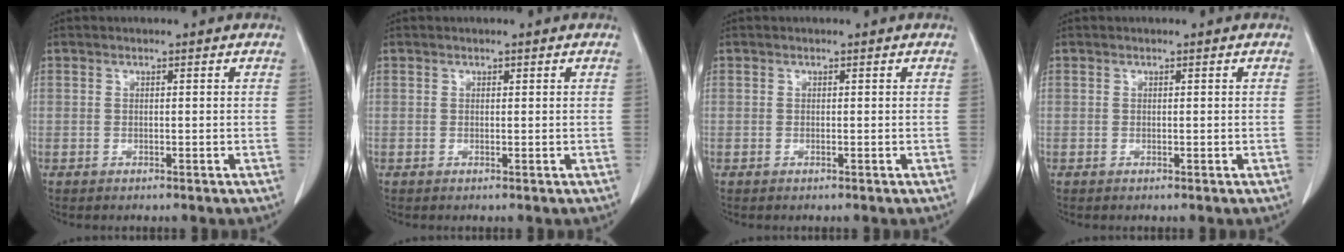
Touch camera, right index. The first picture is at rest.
{"total": 0.0}
{"total": 0.0}
{"total": 0.0}